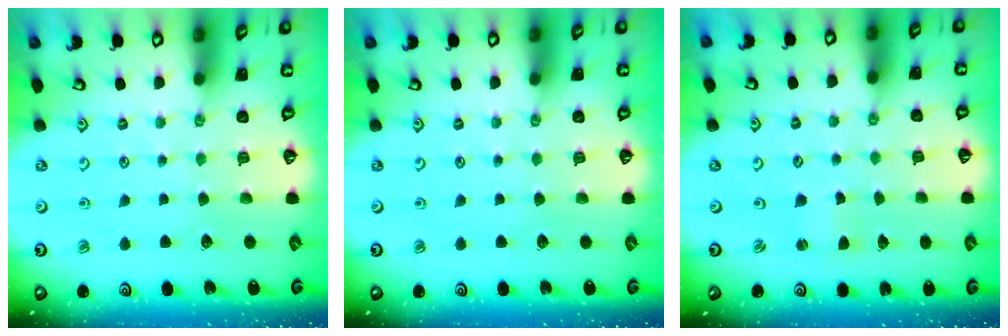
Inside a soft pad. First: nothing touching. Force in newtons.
{"total": 0.0}
{"total": 2.1, "press": 2.0, "slide": 0.4}